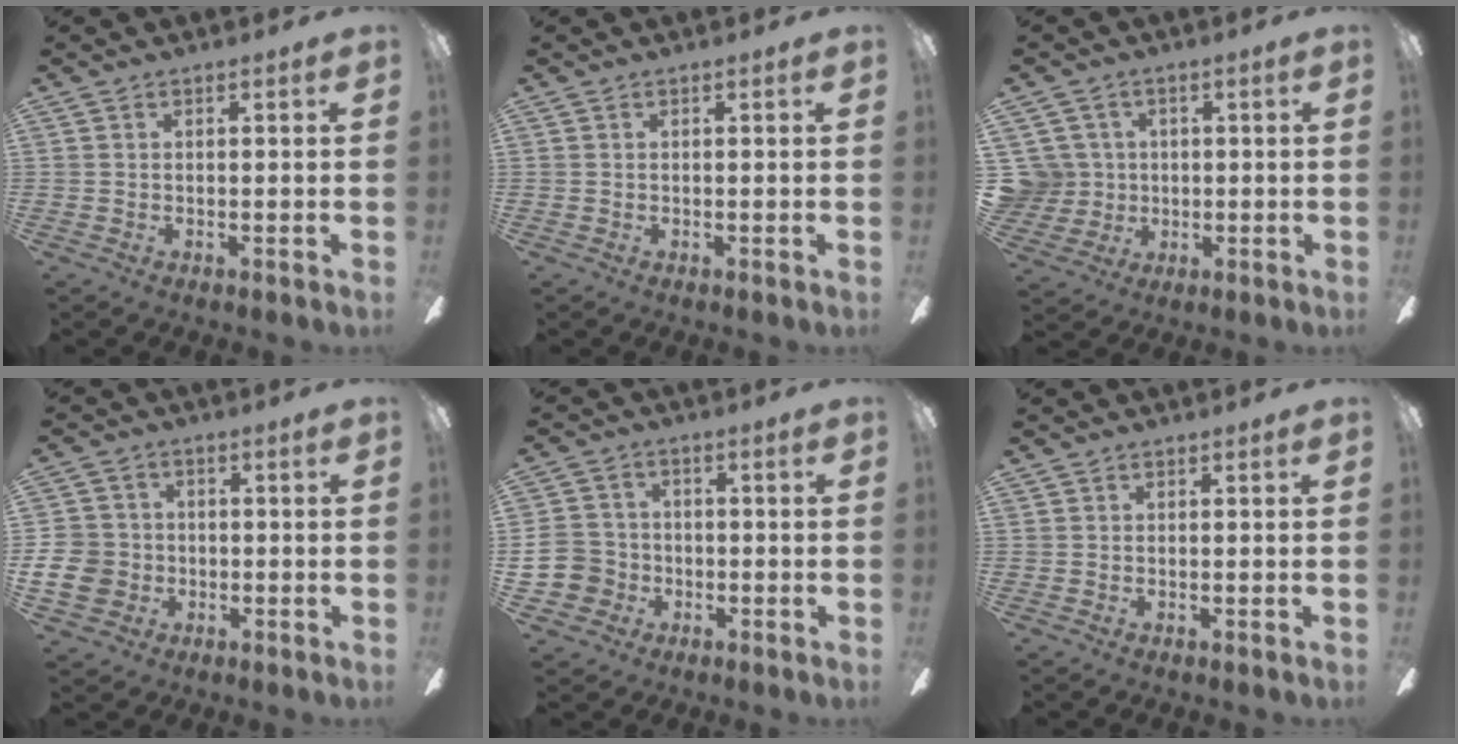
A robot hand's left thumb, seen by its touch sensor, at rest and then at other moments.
{"total": 0.0}
{"total": 7.7, "force": [1.4, 7.5, 1.0], "torque": [-0.054, 0.000, 0.034]}
{"total": 9.5, "force": [-1.6, 8.5, 3.9], "torque": [-0.106, 0.022, -0.027]}
{"total": 8.4, "force": [-1.6, 7.9, 2.7], "torque": [-0.082, 0.022, -0.028]}
{"total": 0.0}